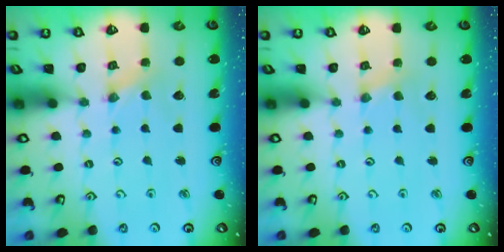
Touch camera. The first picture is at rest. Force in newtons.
{"total": 1.8, "press": 1.7, "slide": 0.4}